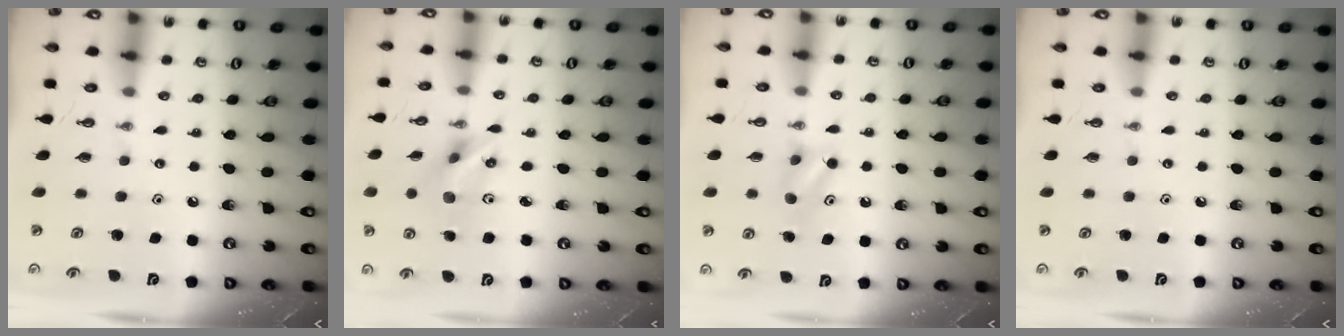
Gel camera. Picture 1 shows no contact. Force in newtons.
{"total": 7.1, "press": 6.5, "slide": 2.9}
{"total": 5.3, "press": 5.2, "slide": 0.6}
{"total": 0.0}